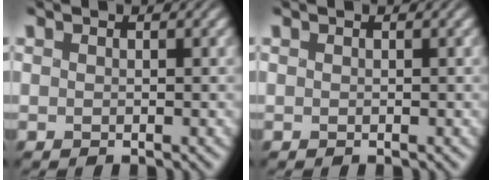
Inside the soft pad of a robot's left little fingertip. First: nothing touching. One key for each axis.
{"total": 0.0}